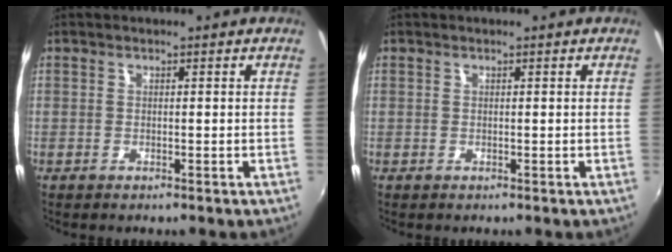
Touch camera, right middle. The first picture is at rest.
{"total": 0.0}